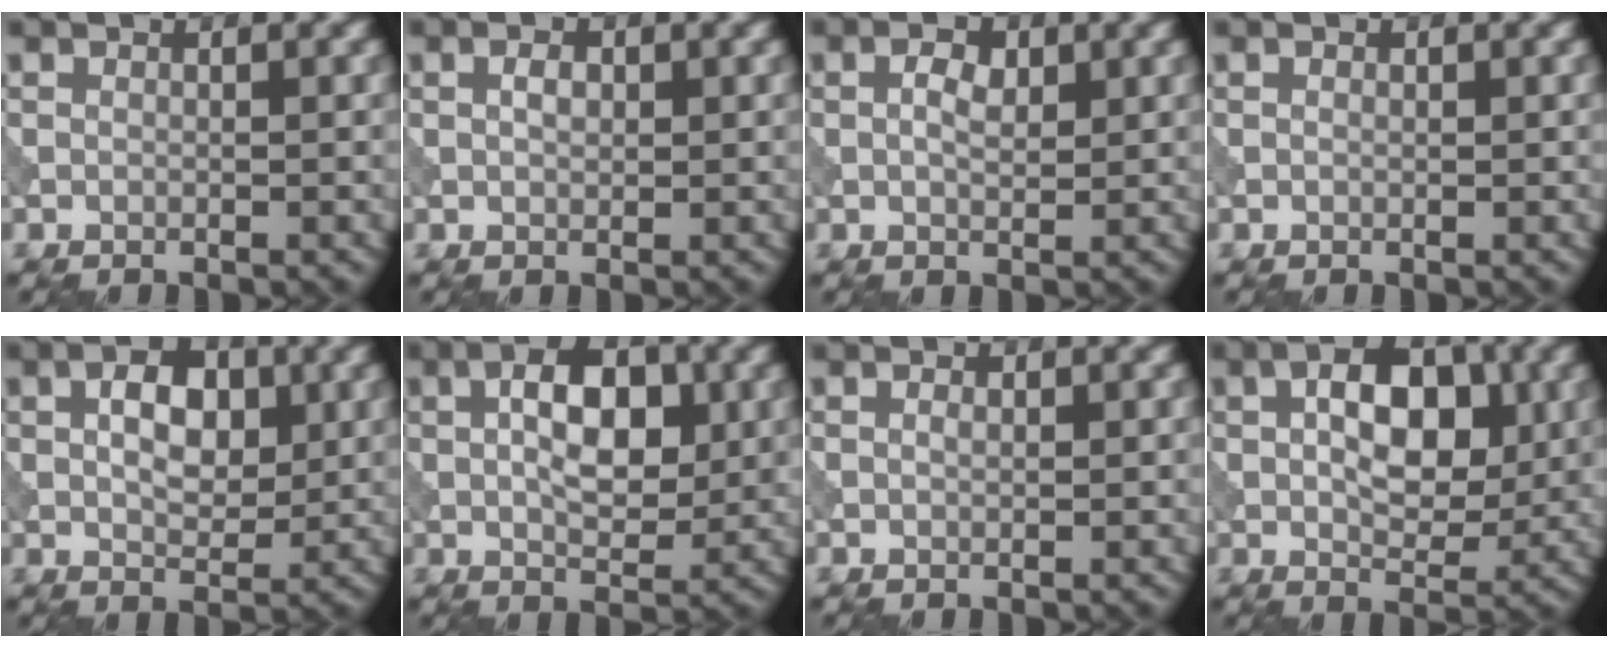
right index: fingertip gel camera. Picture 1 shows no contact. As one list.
[{"total": 1.3, "force": [0.2, 0.7, 1.0], "torque": [-0.018, 0.003, 0.003]}, {"total": 2.0, "force": [0.4, 1.1, 1.7], "torque": [-0.030, 0.000, 0.005]}, {"total": 0.0}, {"total": 4.6, "force": [0.9, 2.7, 3.6], "torque": [-0.059, 0.003, 0.012]}, {"total": 6.3, "force": [1.0, 3.2, 5.3], "torque": [-0.082, 0.005, 0.014]}, {"total": 0.6, "force": [0.1, 0.3, 0.5], "torque": [-0.011, 0.001, 0.002]}, {"total": 6.7, "force": [1.0, 3.8, 5.4], "torque": [-0.076, 0.005, 0.012]}]